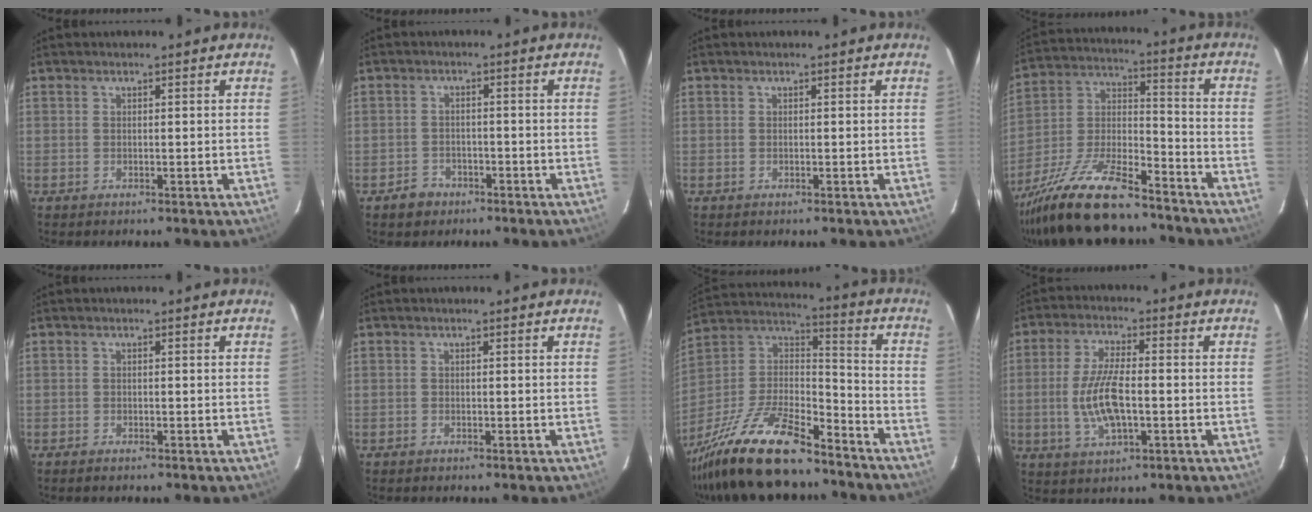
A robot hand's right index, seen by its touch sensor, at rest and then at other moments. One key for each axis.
{"total": 3.8, "fx": -2.3, "fy": 2.9, "fz": 0.4, "tx": -0.016, "ty": 0.013, "tz": -0.035}
{"total": 0.0}
{"total": 21.8, "fx": -16.5, "fy": 6.4, "fz": 12.7, "tx": -0.263, "ty": -0.016, "tz": -0.282}
{"total": 0.9, "fx": -0.8, "fy": 0.2, "fz": 0.3, "tx": -0.010, "ty": -0.001, "tz": -0.016}
{"total": 0.5, "fx": -0.4, "fy": 0.3, "fz": 0.0, "tx": -0.001, "ty": 0.002, "tz": -0.010}
{"total": 25.9, "fx": -19.0, "fy": 8.0, "fz": 15.6, "tx": -0.323, "ty": -0.017, "tz": -0.323}
{"total": 9.8, "fx": -1.6, "fy": 3.5, "fz": 9.0, "tx": -0.184, "ty": -0.001, "tz": -0.030}